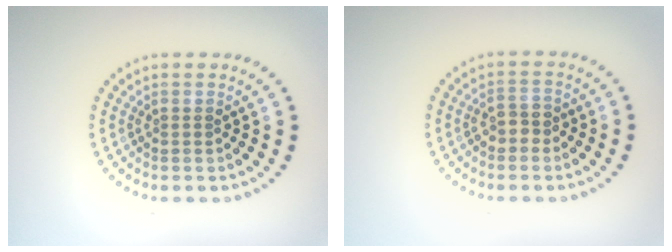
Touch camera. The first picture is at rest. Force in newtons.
{"total": 1.7, "press": 1.6, "slide": 0.5}